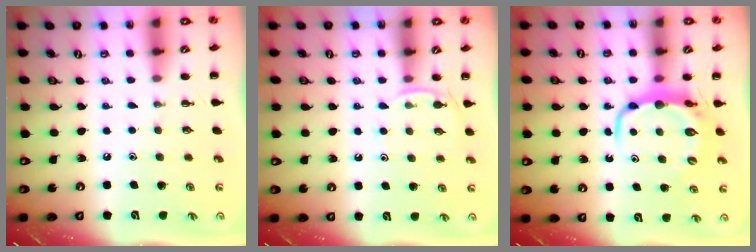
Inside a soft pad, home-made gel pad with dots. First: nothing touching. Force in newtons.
{"total": 4.5, "press": 4.3, "slide": 1.3}
{"total": 7.1, "press": 7.0, "slide": 1.0}